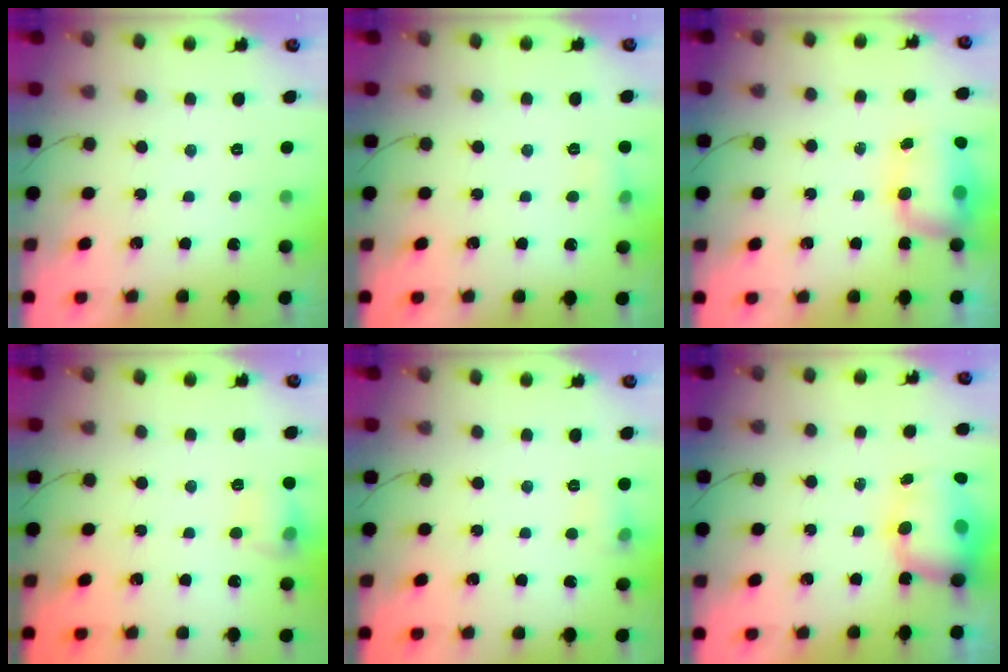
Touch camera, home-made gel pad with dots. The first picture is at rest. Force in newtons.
{"total": 5.0, "press": 4.8, "slide": 1.7}
{"total": 12.3, "press": 9.3, "slide": 8.1}
{"total": 8.9, "press": 8.9, "slide": 0.7}
{"total": 6.0, "press": 5.8, "slide": 1.7}
{"total": 10.2, "press": 10.1, "slide": 1.7}